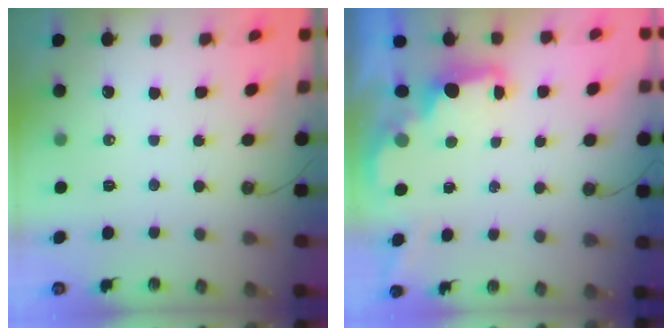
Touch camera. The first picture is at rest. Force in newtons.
{"total": 2.1, "press": 2.0, "slide": 0.8}